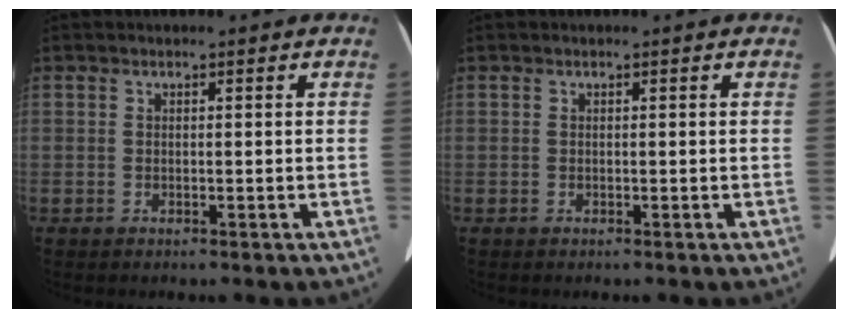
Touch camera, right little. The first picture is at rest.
{"total": 0.0}